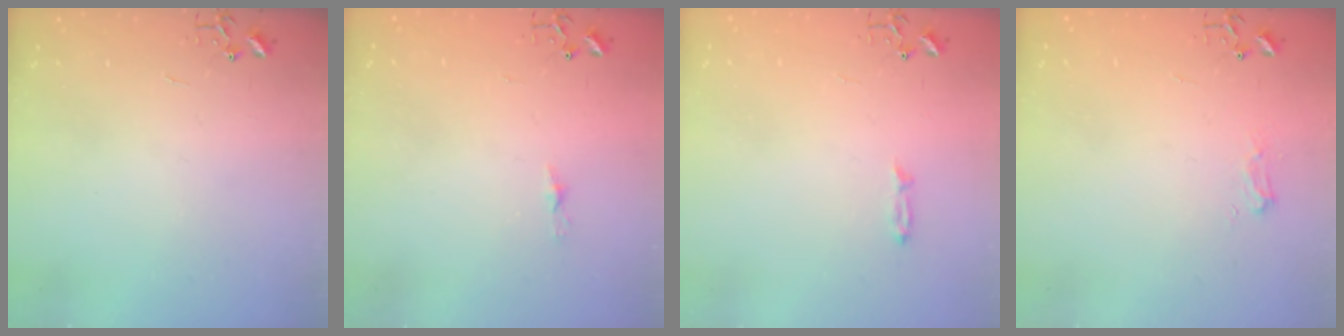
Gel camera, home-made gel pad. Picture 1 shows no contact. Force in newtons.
{"total": 3.8, "press": 3.7, "slide": 0.3}
{"total": 3.4, "press": 3.3, "slide": 0.5}
{"total": 6.6, "press": 6.6, "slide": 0.5}